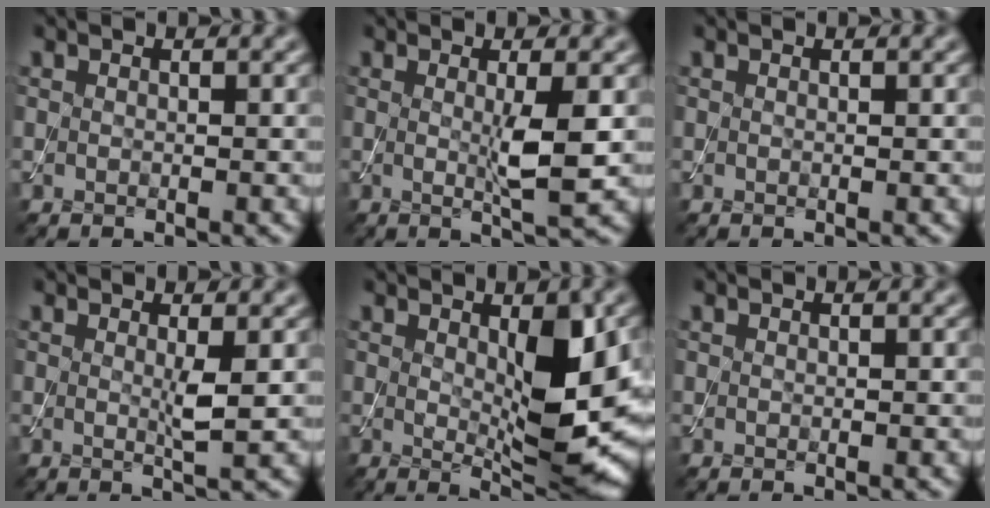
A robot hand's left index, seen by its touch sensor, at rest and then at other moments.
{"total": 3.3, "force": [0.1, 0.3, 3.3], "torque": [-0.059, -0.008, 0.002]}
{"total": 0.0}
{"total": 1.8, "force": [0.3, 0.1, 1.8], "torque": [-0.035, -0.005, 0.002]}
{"total": 6.5, "force": [0.6, 1.8, 6.2], "torque": [-0.090, -0.014, 0.015]}
{"total": 0.0}